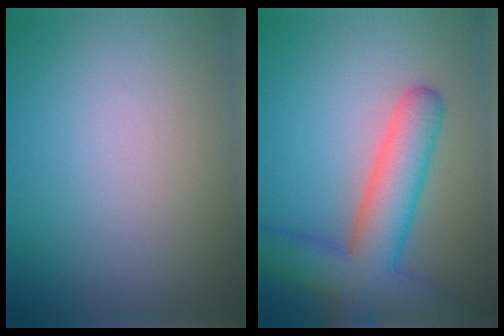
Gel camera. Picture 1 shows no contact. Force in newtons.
{"total": 7.8, "press": 7.8, "slide": 0.4}